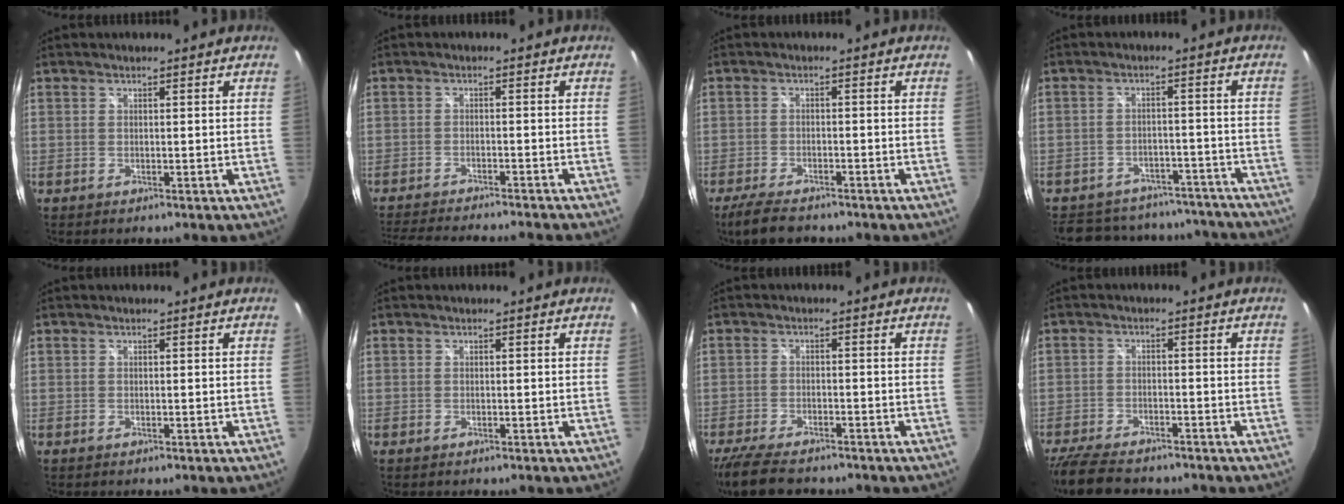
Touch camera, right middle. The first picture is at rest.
{"total": 11.4, "force": [-10.4, 0.7, 4.5], "torque": [-0.105, -0.012, -0.161]}
{"total": 6.3, "force": [-5.2, 2.1, 2.9], "torque": [-0.078, -0.009, -0.089]}
{"total": 19.3, "force": [-16.8, 7.8, 5.6], "torque": [-0.120, 0.040, -0.201]}
{"total": 0.0}
{"total": 0.0}
{"total": 10.2, "force": [-8.4, 3.3, 4.7], "torque": [-0.118, -0.021, -0.143]}
{"total": 11.6, "force": [-9.7, 4.0, 4.9], "torque": [-0.128, -0.018, -0.162]}